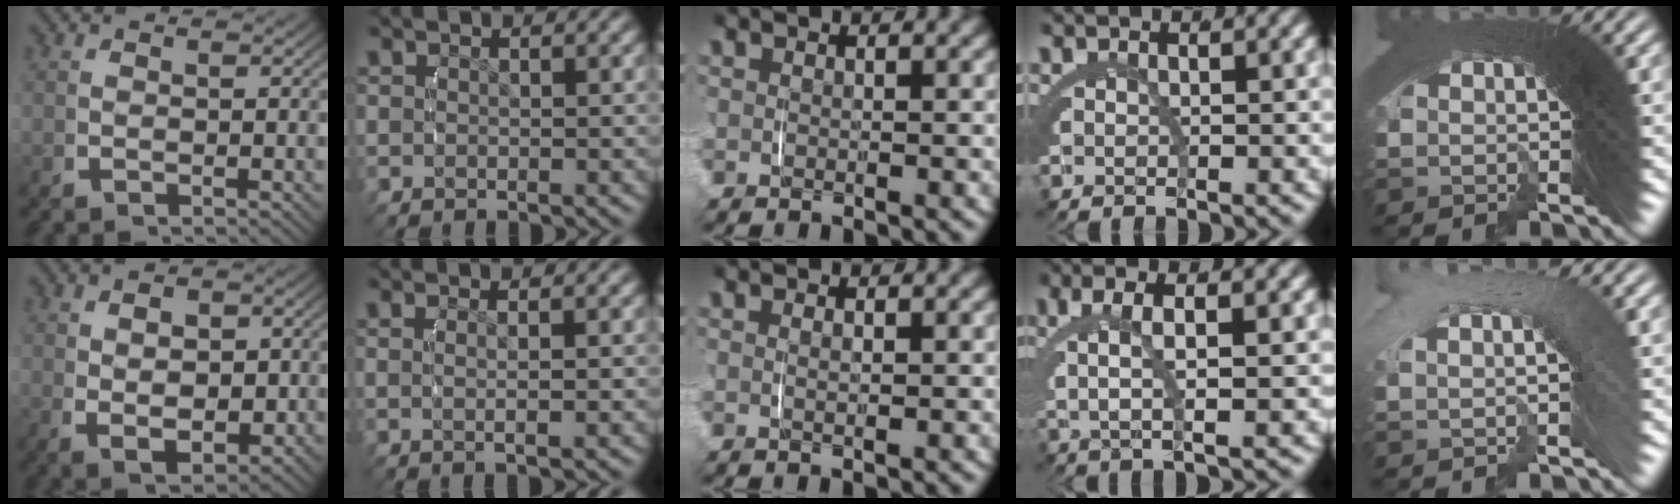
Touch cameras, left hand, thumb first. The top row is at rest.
{"thumb": {"total": 6.1, "force": [-0.4, 4.0, 4.5], "torque": [-0.086, -0.027, 0.009]}, "index": {"total": 1.6, "force": [0.2, -0.8, 1.4], "torque": [-0.023, 0.002, 0.007]}, "middle": {"total": 0.8, "force": [0.3, 0.0, 0.8], "torque": [-0.014, -0.002, 0.006]}, "ring": {"total": 4.8, "force": [1.5, 1.2, 4.4], "torque": [-0.079, 0.010, 0.025]}, "little": {"total": 2.9, "force": [-2.5, 1.3, -0.4], "torque": [0.008, 0.006, -0.043]}}